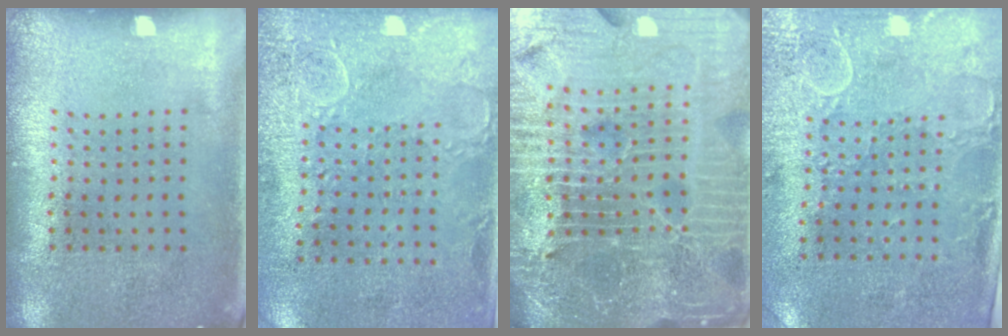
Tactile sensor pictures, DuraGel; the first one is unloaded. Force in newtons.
{"total": 2.9, "press": 2.3, "slide": 1.8}
{"total": 7.3, "press": 6.4, "slide": 3.7}
{"total": 2.9, "press": 2.4, "slide": 1.7}